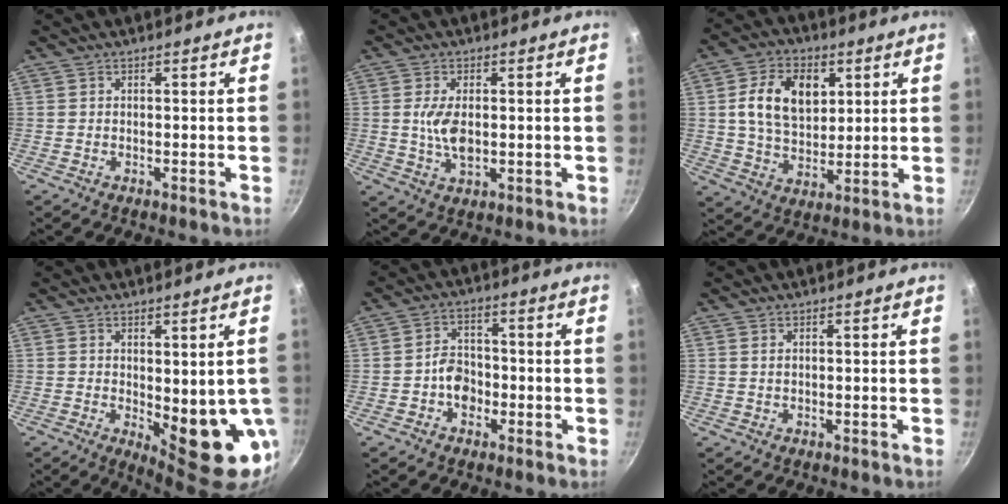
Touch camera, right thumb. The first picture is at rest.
{"total": 6.2, "force": [0.2, 3.2, 5.3], "torque": [-0.104, -0.006, 0.007]}
{"total": 13.3, "force": [3.5, 9.1, 9.0], "torque": [-0.131, -0.007, 0.058]}
{"total": 12.0, "force": [-0.7, 4.6, 11.1], "torque": [-0.115, -0.019, 0.006]}
{"total": 5.5, "force": [-1.7, 4.3, 3.1], "torque": [-0.023, 0.022, -0.034]}
{"total": 0.6, "force": [0.3, 0.3, 0.4], "torque": [-0.008, 0.001, 0.006]}